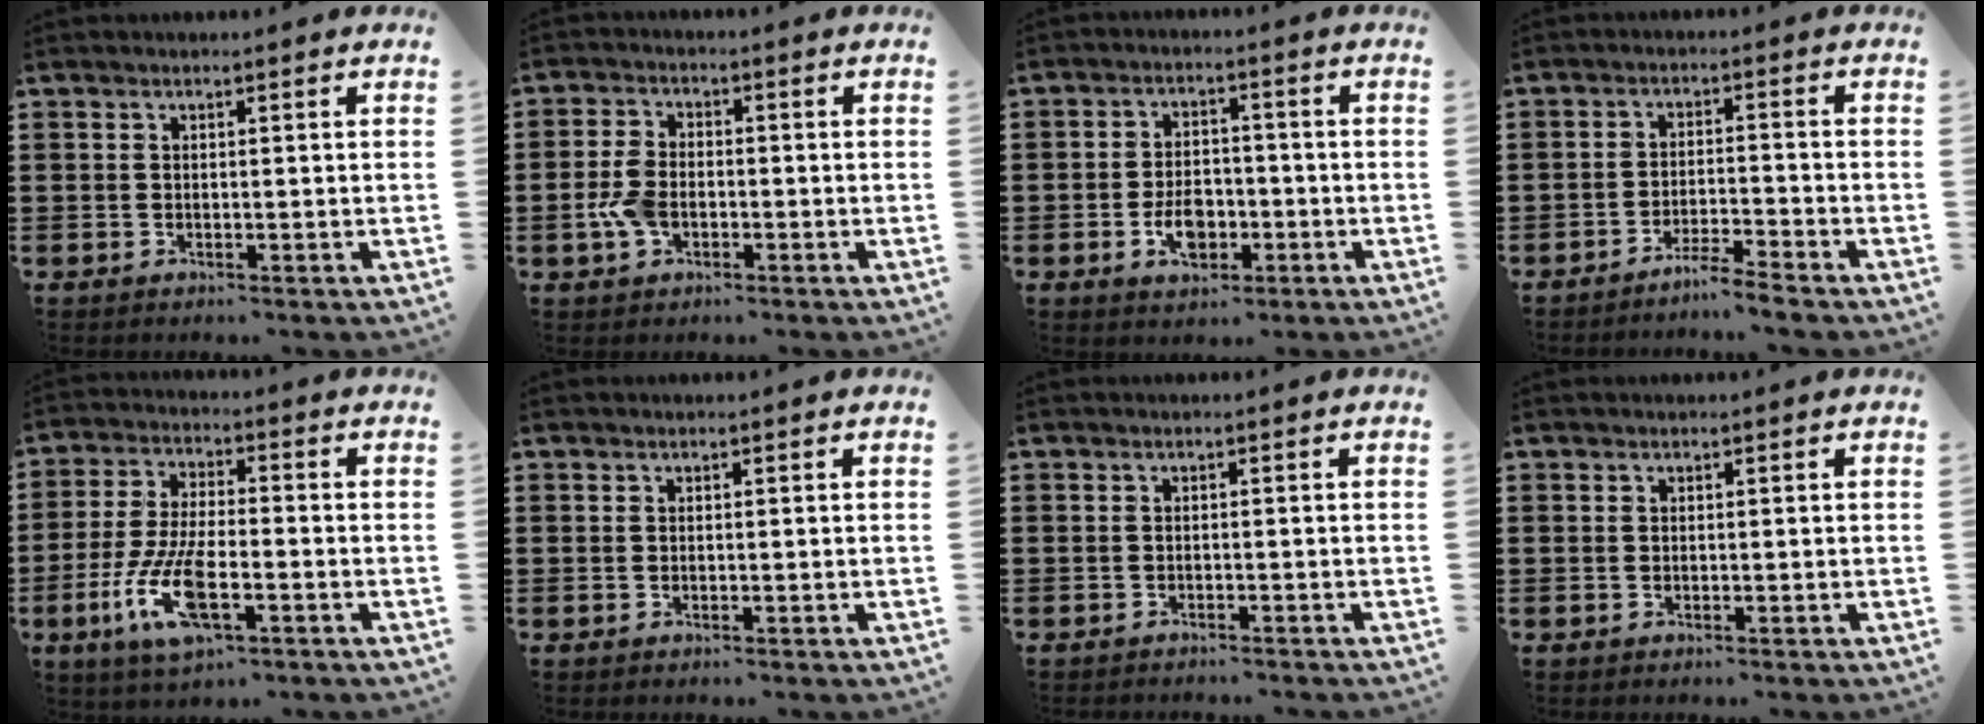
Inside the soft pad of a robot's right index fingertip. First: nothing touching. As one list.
[{"total": 4.9, "force": [-1.4, 3.0, 3.7], "torque": [-0.093, -0.002, -0.030]}, {"total": 5.3, "force": [-1.8, 3.4, 3.8], "torque": [-0.065, 0.004, -0.033]}, {"total": 3.7, "force": [-3.5, -0.5, 1.0], "torque": [-0.017, -0.001, -0.069]}, {"total": 10.8, "force": [-4.2, 3.5, 9.2], "torque": [-0.207, -0.012, -0.077]}, {"total": 0.0}, {"total": 0.8, "force": [-0.8, 0.0, 0.1], "torque": [-0.005, -0.001, -0.017]}, {"total": 0.0}]